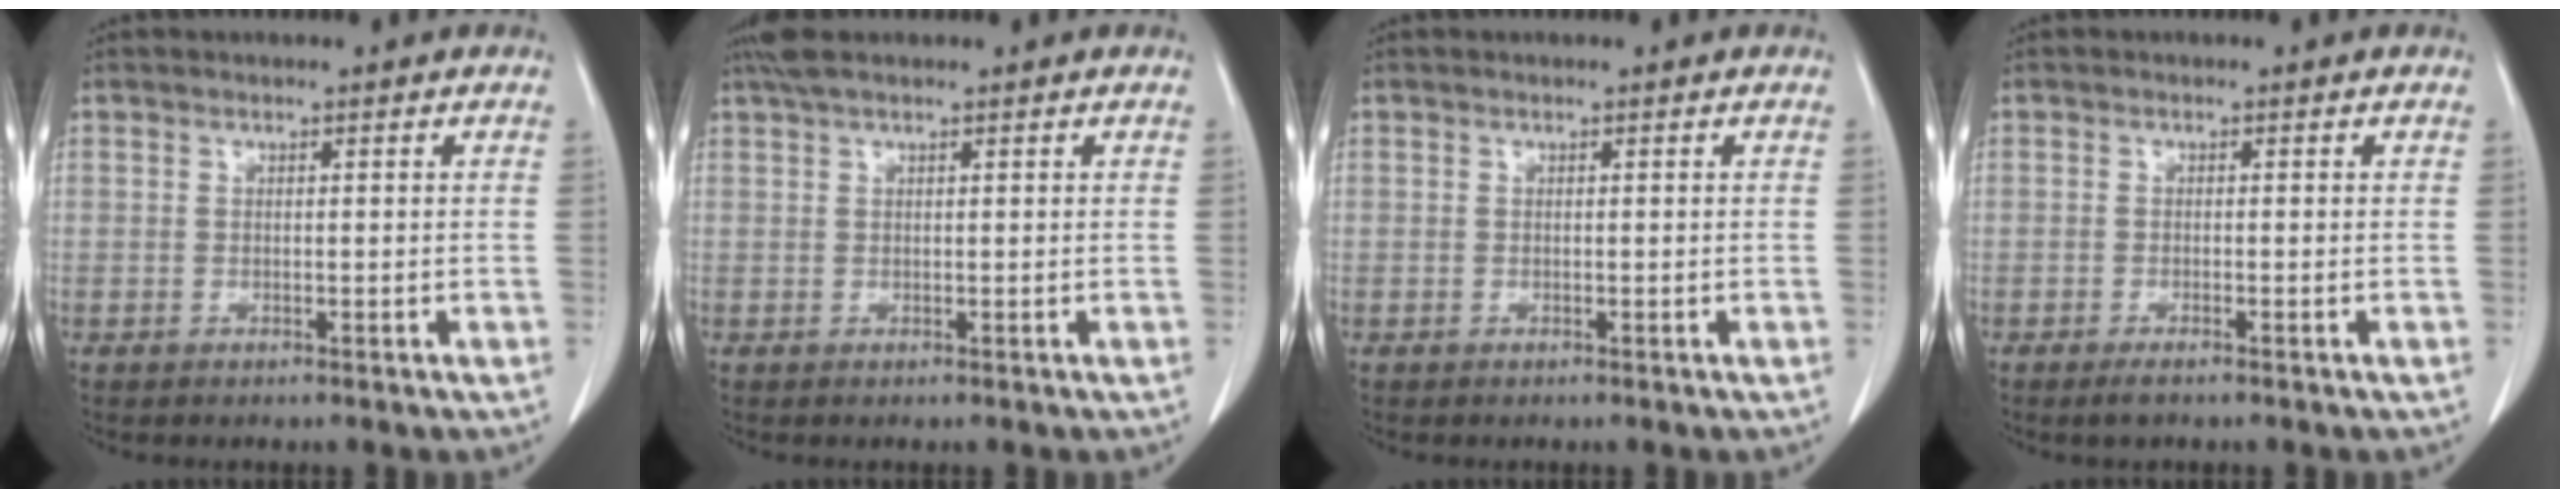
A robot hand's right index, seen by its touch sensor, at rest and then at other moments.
{"total": 3.2, "force": [2.4, 0.5, 2.0], "torque": [-0.040, 0.028, 0.048]}
{"total": 0.0}
{"total": 1.6, "force": [-1.1, 0.1, 1.1], "torque": [-0.020, -0.004, -0.019]}